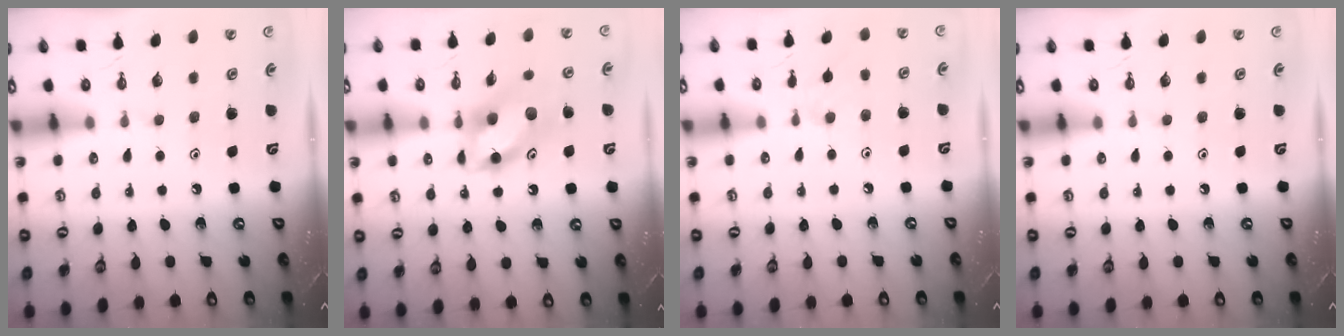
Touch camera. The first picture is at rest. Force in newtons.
{"total": 11.2, "press": 11.1, "slide": 1.6}
{"total": 4.5, "press": 4.5, "slide": 0.7}
{"total": 0.0}